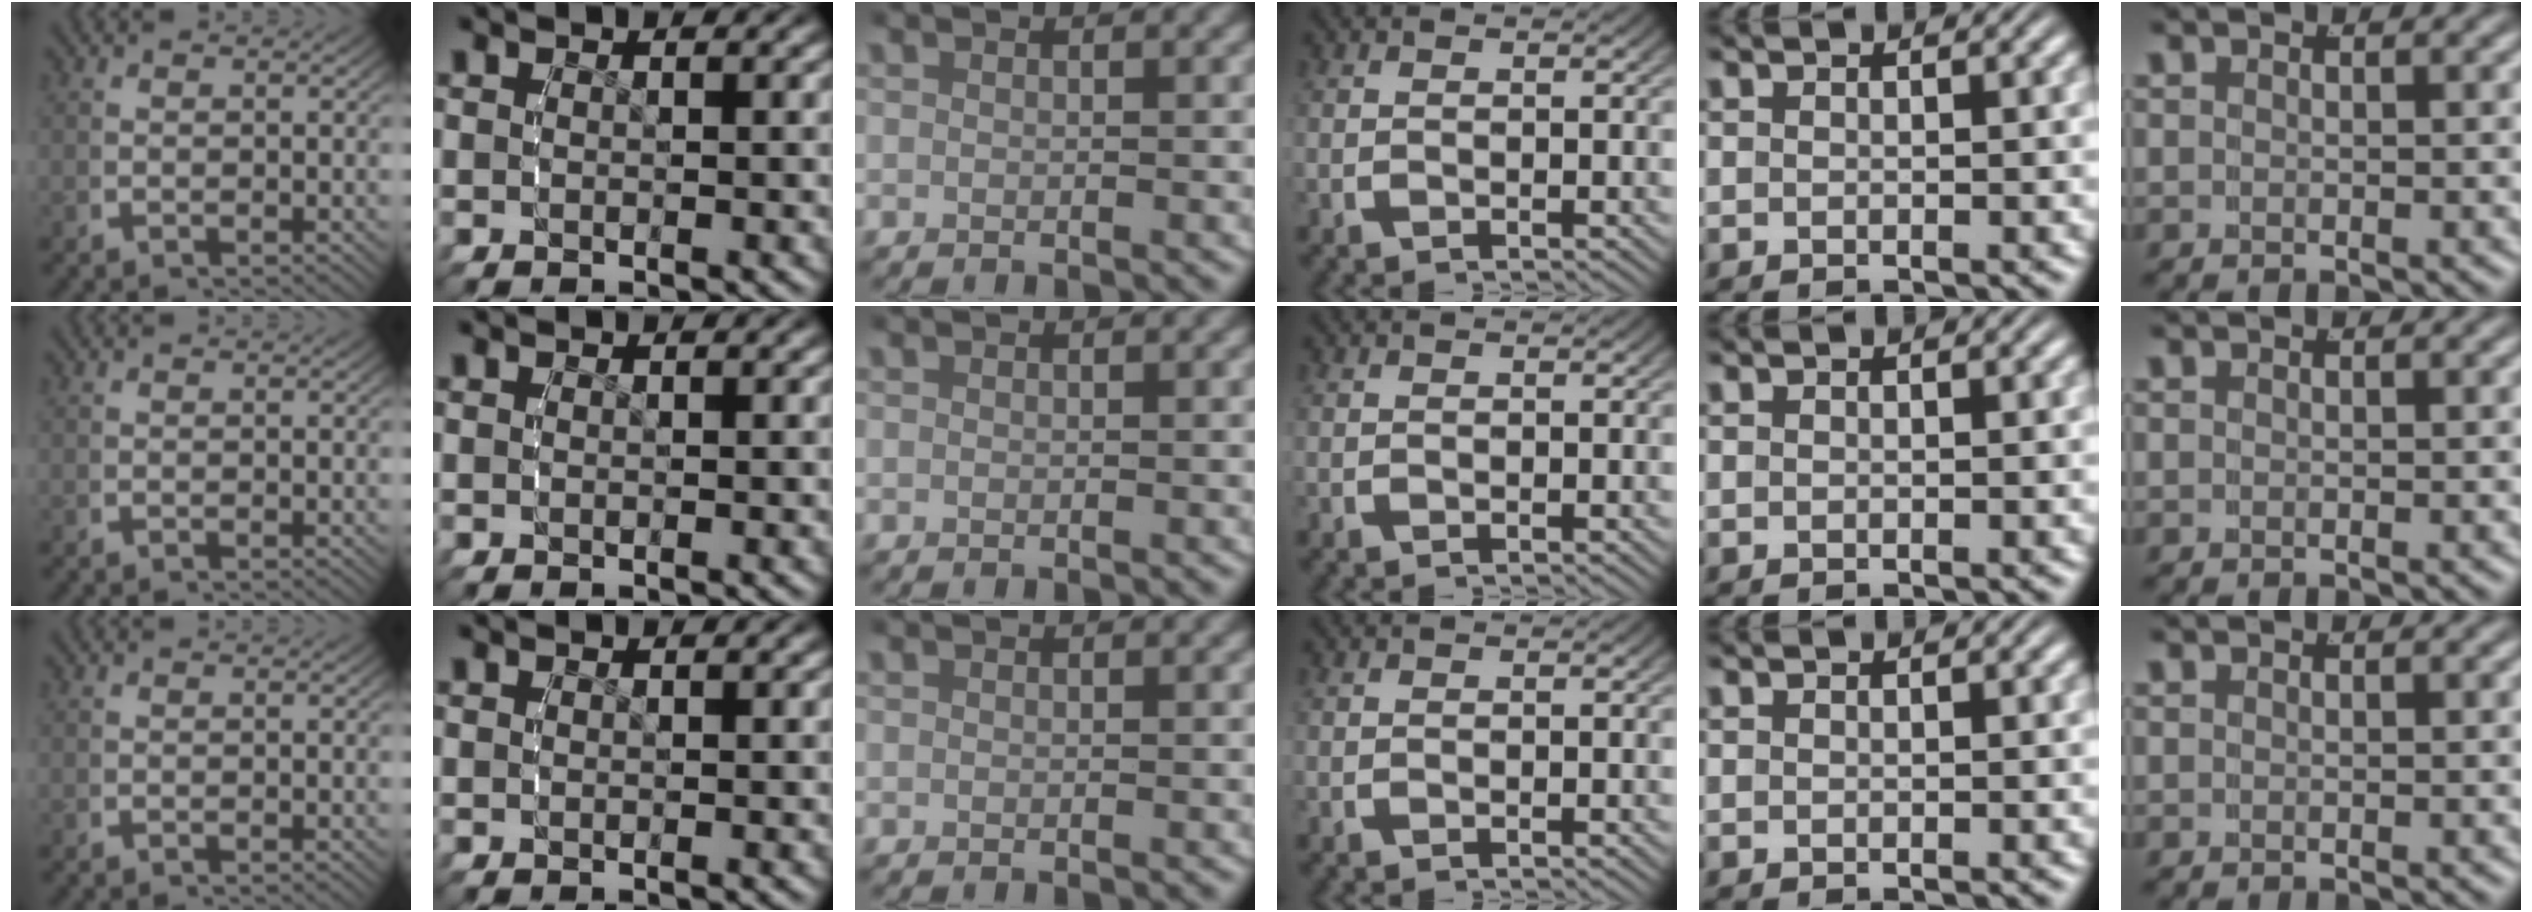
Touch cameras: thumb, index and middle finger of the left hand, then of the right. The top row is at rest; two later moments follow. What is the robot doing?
{"motion": "reach", "object": "jewelry box"}